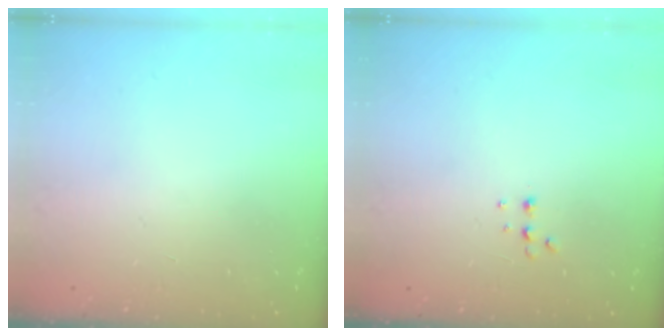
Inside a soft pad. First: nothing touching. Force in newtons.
{"total": 4.4, "press": 4.3, "slide": 1.0}